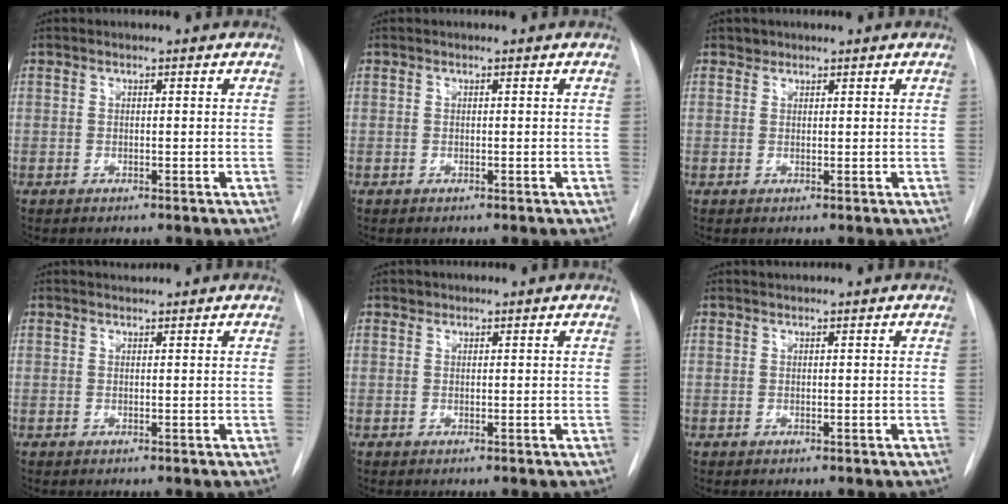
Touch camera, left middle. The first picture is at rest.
{"total": 0.0}
{"total": 0.9, "force": [0.7, 0.5, -0.1], "torque": [0.005, 0.003, 0.009]}
{"total": 0.9, "force": [0.9, 0.2, 0.0], "torque": [-0.010, 0.007, 0.017]}
{"total": 0.6, "force": [0.4, 0.3, -0.1], "torque": [0.002, 0.002, 0.006]}
{"total": 0.5, "force": [0.5, 0.0, 0.1], "torque": [-0.007, 0.008, 0.012]}